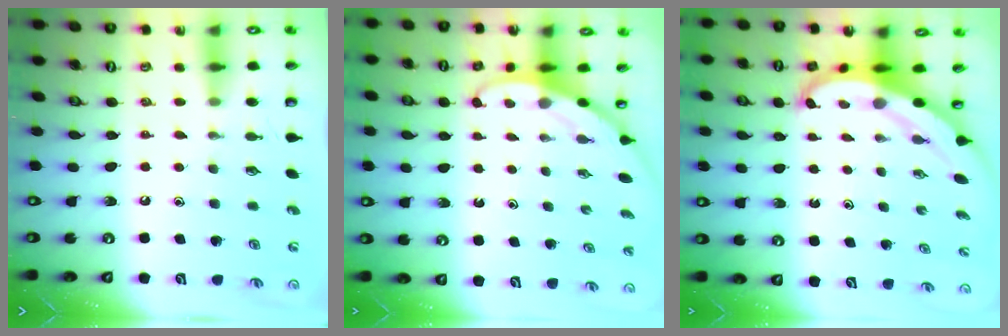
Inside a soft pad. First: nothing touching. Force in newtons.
{"total": 3.0, "press": 3.0, "slide": 0.1}
{"total": 6.8, "press": 6.8, "slide": 0.7}